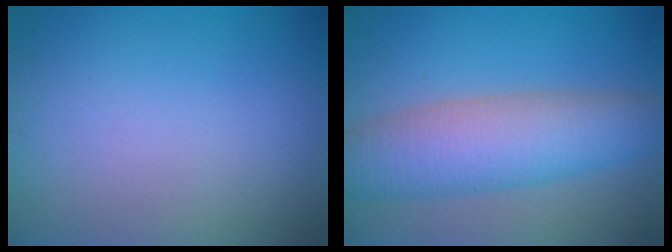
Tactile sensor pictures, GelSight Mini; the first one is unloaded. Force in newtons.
{"total": 7.3, "press": 7.3, "slide": 0.2}